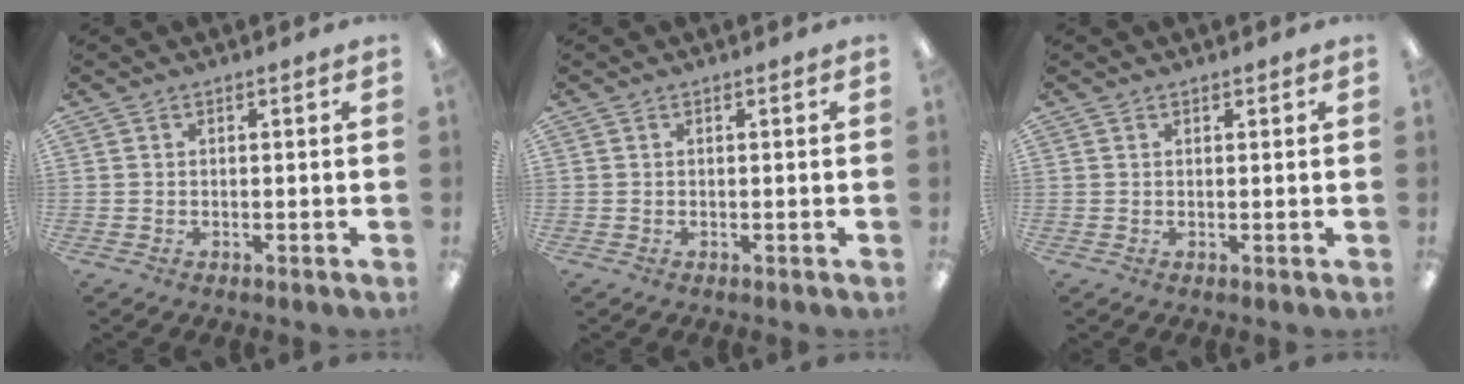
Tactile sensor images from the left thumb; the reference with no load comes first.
{"total": 0.0}
{"total": 0.9, "force": [0.7, 0.4, 0.0], "torque": [0.000, 0.000, 0.014]}